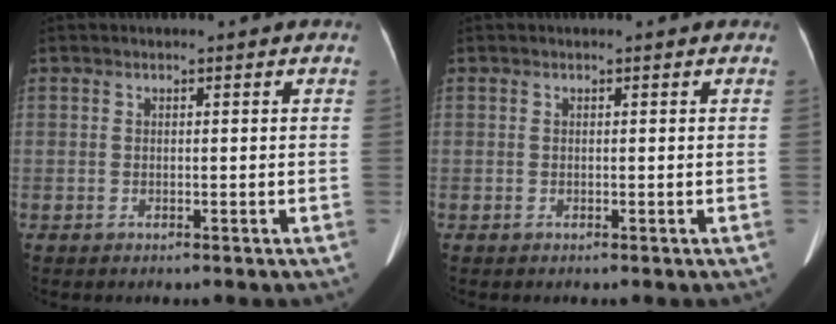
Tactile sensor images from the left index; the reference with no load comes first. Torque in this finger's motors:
{"motor_torque": [0.02, 0.03, 0.00, 0.00]}